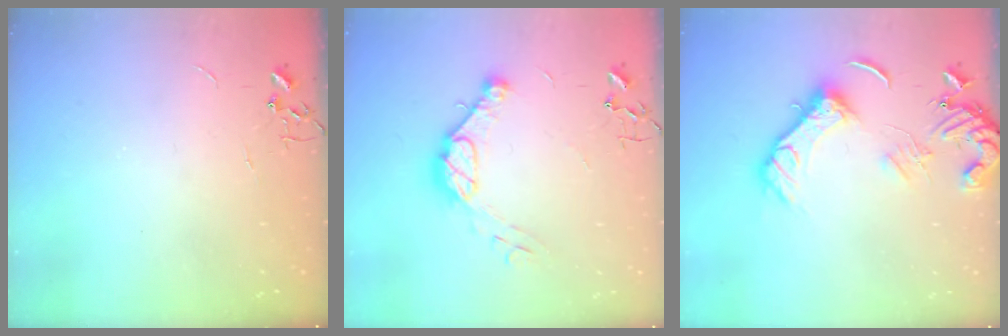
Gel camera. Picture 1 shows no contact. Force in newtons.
{"total": 12.5, "press": 12.4, "slide": 0.9}
{"total": 14.2, "press": 14.1, "slide": 2.0}